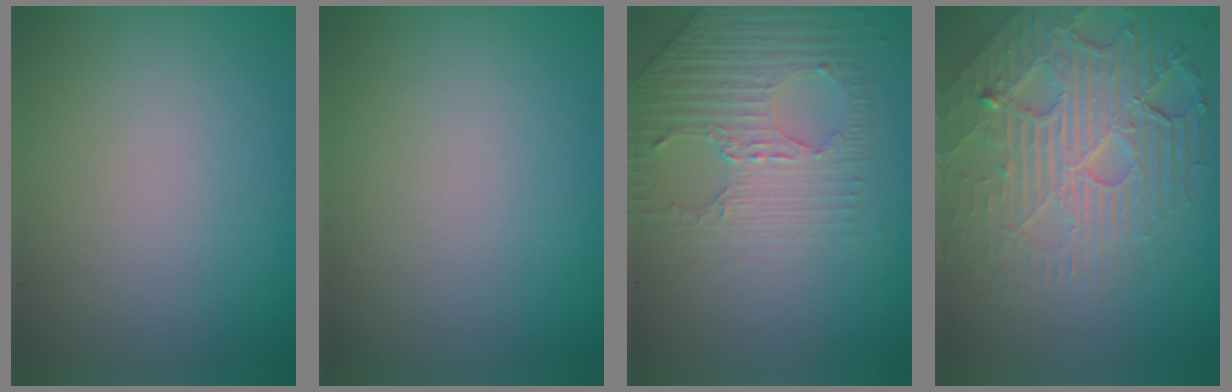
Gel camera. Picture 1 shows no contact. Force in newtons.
{"total": 0.0}
{"total": 4.4, "press": 3.1, "slide": 3.1}
{"total": 8.8, "press": 5.9, "slide": 6.5}